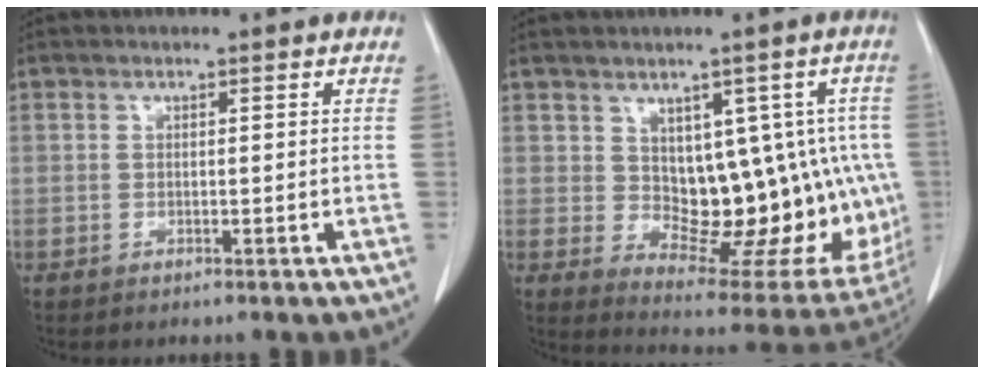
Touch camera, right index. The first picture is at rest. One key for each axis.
{"total": 15.5, "fx": 0.8, "fy": 8.3, "fz": 13.1, "tx": -0.139, "ty": 0.009, "tz": 0.036}